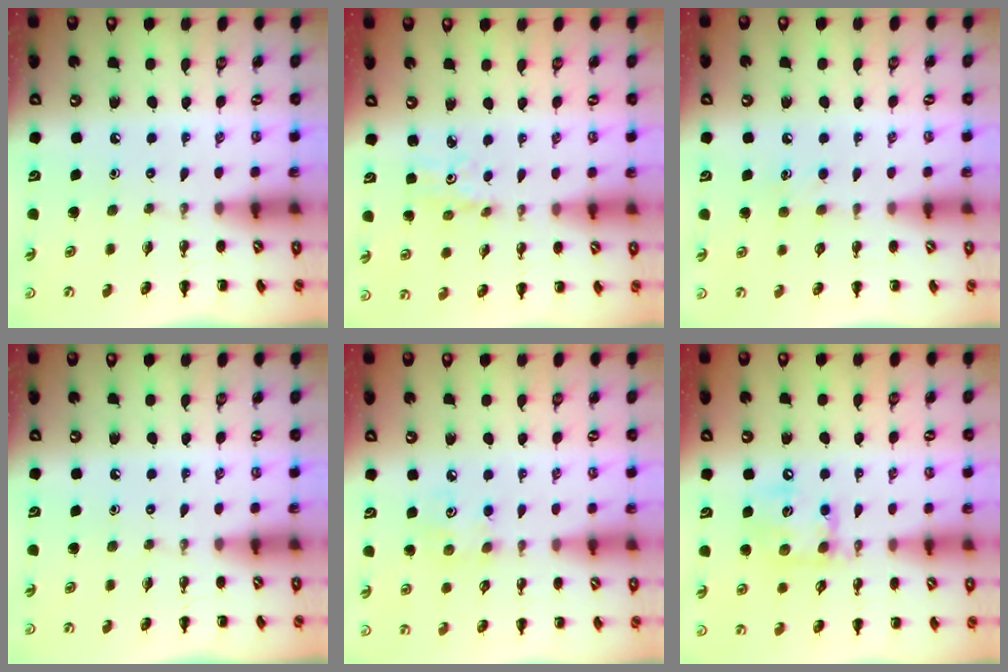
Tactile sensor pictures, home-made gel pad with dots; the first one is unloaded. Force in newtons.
{"total": 2.4, "press": 2.3, "slide": 0.7}
{"total": 4.4, "press": 4.2, "slide": 1.4}
{"total": 0.0}
{"total": 4.5, "press": 4.3, "slide": 1.1}
{"total": 12.1, "press": 11.9, "slide": 1.9}